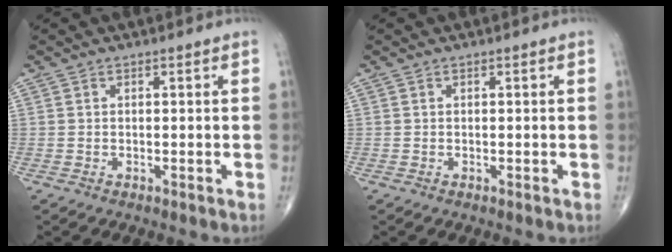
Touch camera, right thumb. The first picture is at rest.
{"total": 0.0}